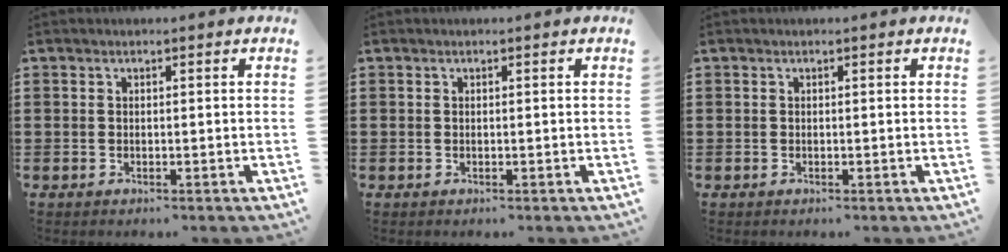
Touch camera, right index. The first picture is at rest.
{"total": 0.0}
{"total": 0.0}